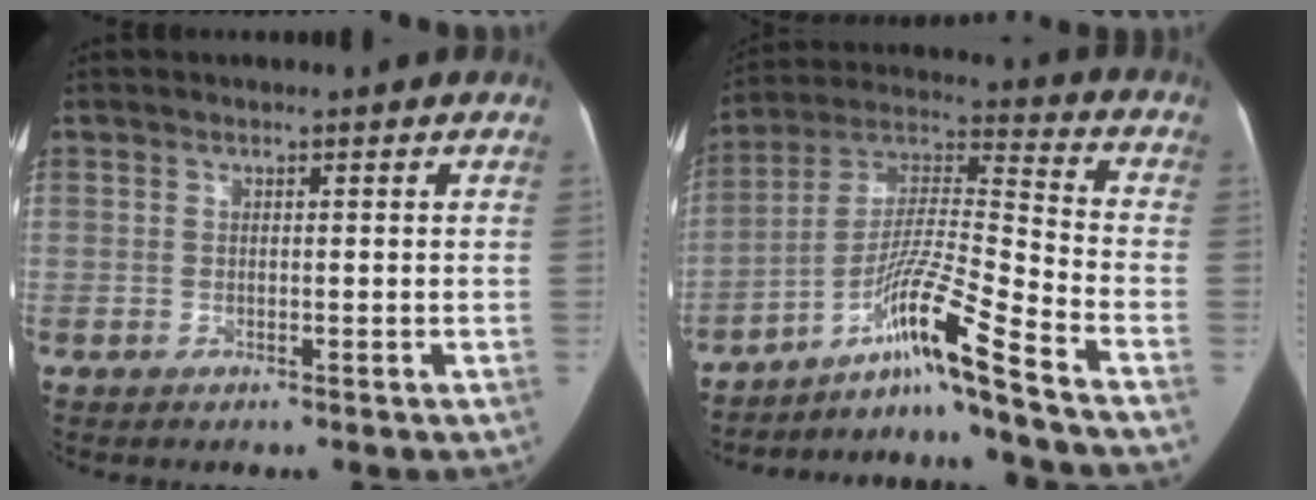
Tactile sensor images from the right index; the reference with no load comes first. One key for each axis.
{"total": 15.0, "fx": -10.8, "fy": -2.6, "fz": 10.1, "tx": -0.196, "ty": 0.009, "tz": -0.187}